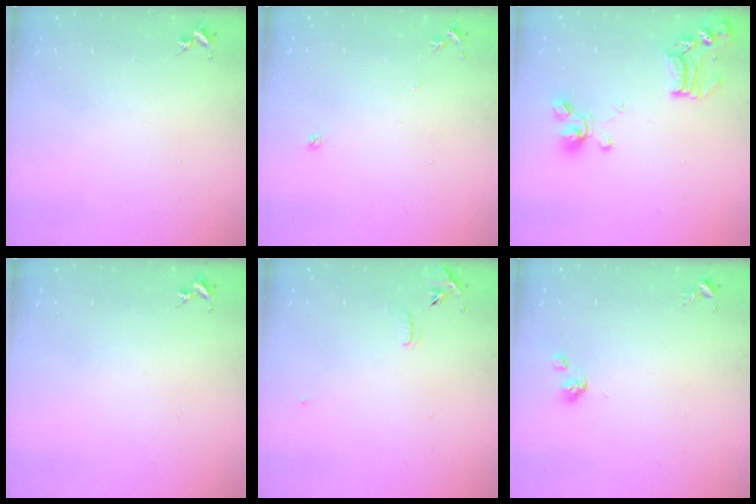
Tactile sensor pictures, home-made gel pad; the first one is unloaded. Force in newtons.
{"total": 4.6, "press": 4.6, "slide": 0.5}
{"total": 14.6, "press": 14.6, "slide": 1.4}
{"total": 0.0}
{"total": 6.9, "press": 6.9, "slide": 0.6}
{"total": 4.7, "press": 4.5, "slide": 1.3}